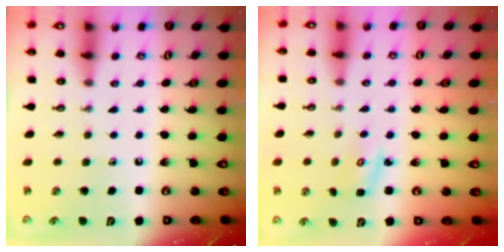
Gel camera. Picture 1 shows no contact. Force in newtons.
{"total": 3.0, "press": 2.9, "slide": 0.4}